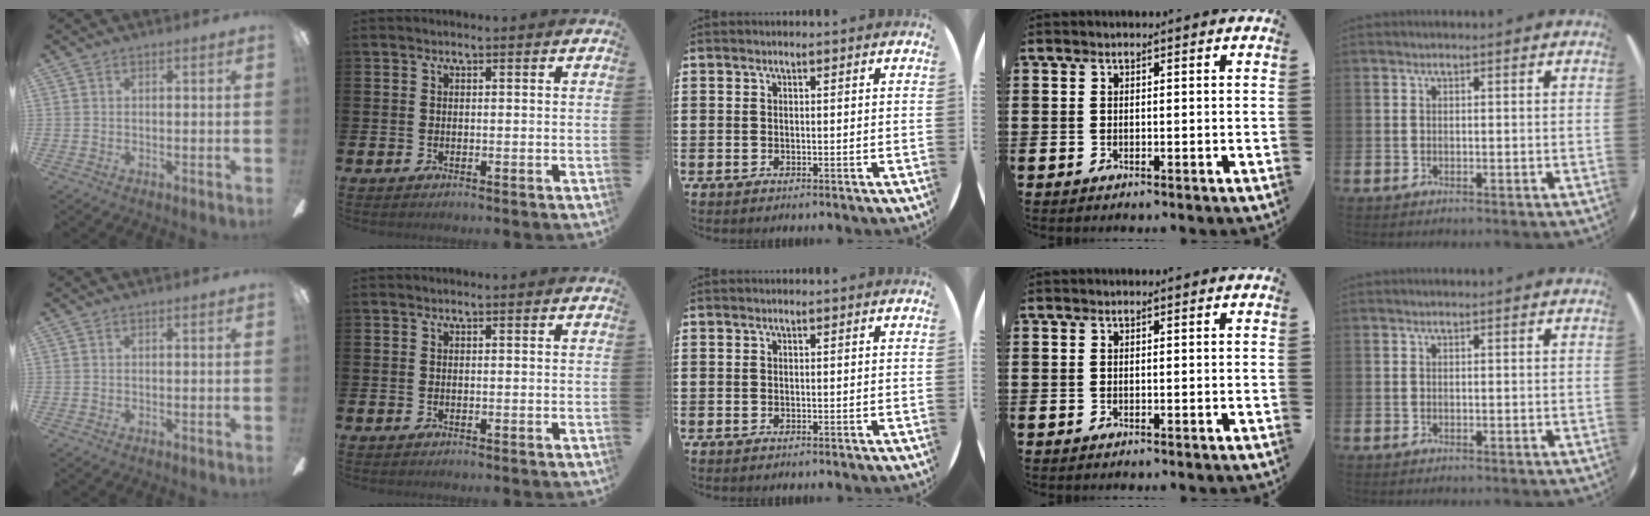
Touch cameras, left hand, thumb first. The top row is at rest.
{}